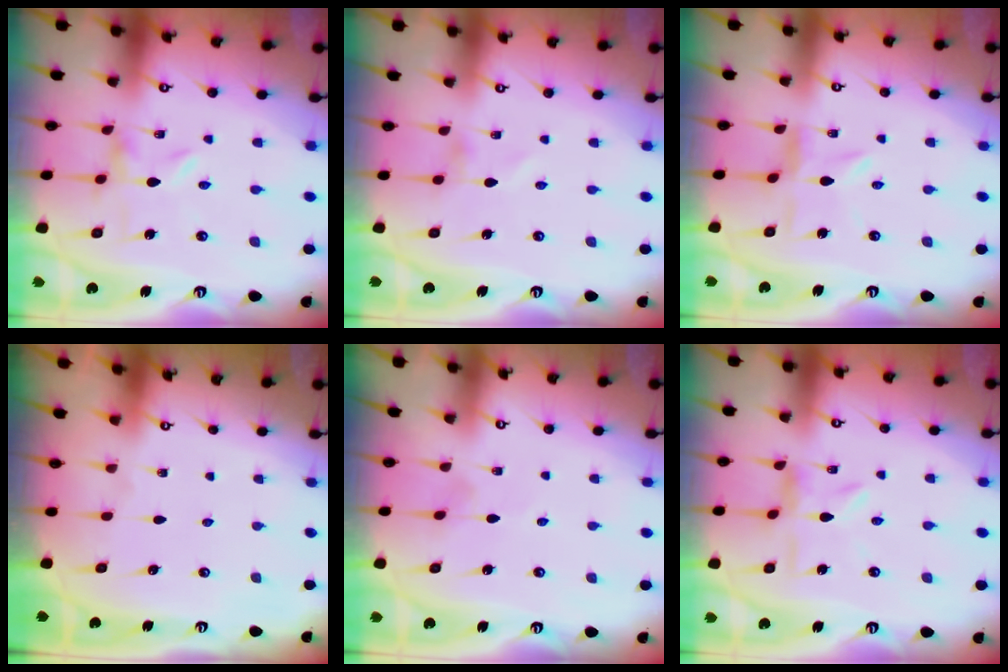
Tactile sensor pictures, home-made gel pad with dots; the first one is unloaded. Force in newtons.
{"total": 1.4, "press": 1.4, "slide": 0.1}
{"total": 2.8, "press": 2.7, "slide": 0.3}
{"total": 0.0}
{"total": 2.2, "press": 2.2, "slide": 0.3}
{"total": 4.7, "press": 4.7, "slide": 0.5}